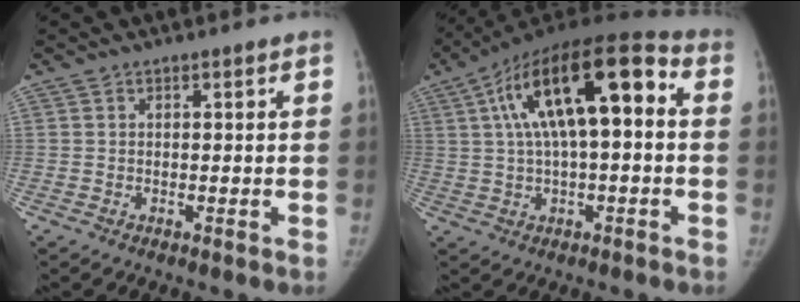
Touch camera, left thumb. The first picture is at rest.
{"total": 19.9, "force": [3.5, 7.7, 18.0], "torque": [-0.302, 0.042, 0.048]}